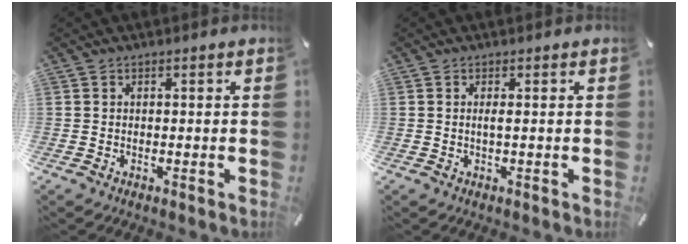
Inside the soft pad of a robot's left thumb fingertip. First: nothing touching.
{"total": 1.4, "force": [0.0, 0.0, 1.4], "torque": [-0.029, -0.005, 0.000]}